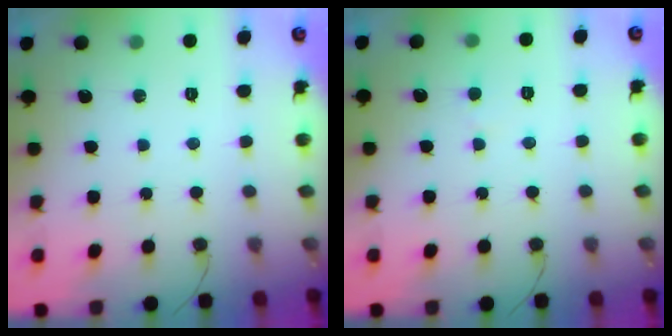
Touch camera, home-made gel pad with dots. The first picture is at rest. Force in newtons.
{"total": 1.7, "press": 1.7, "slide": 0.1}